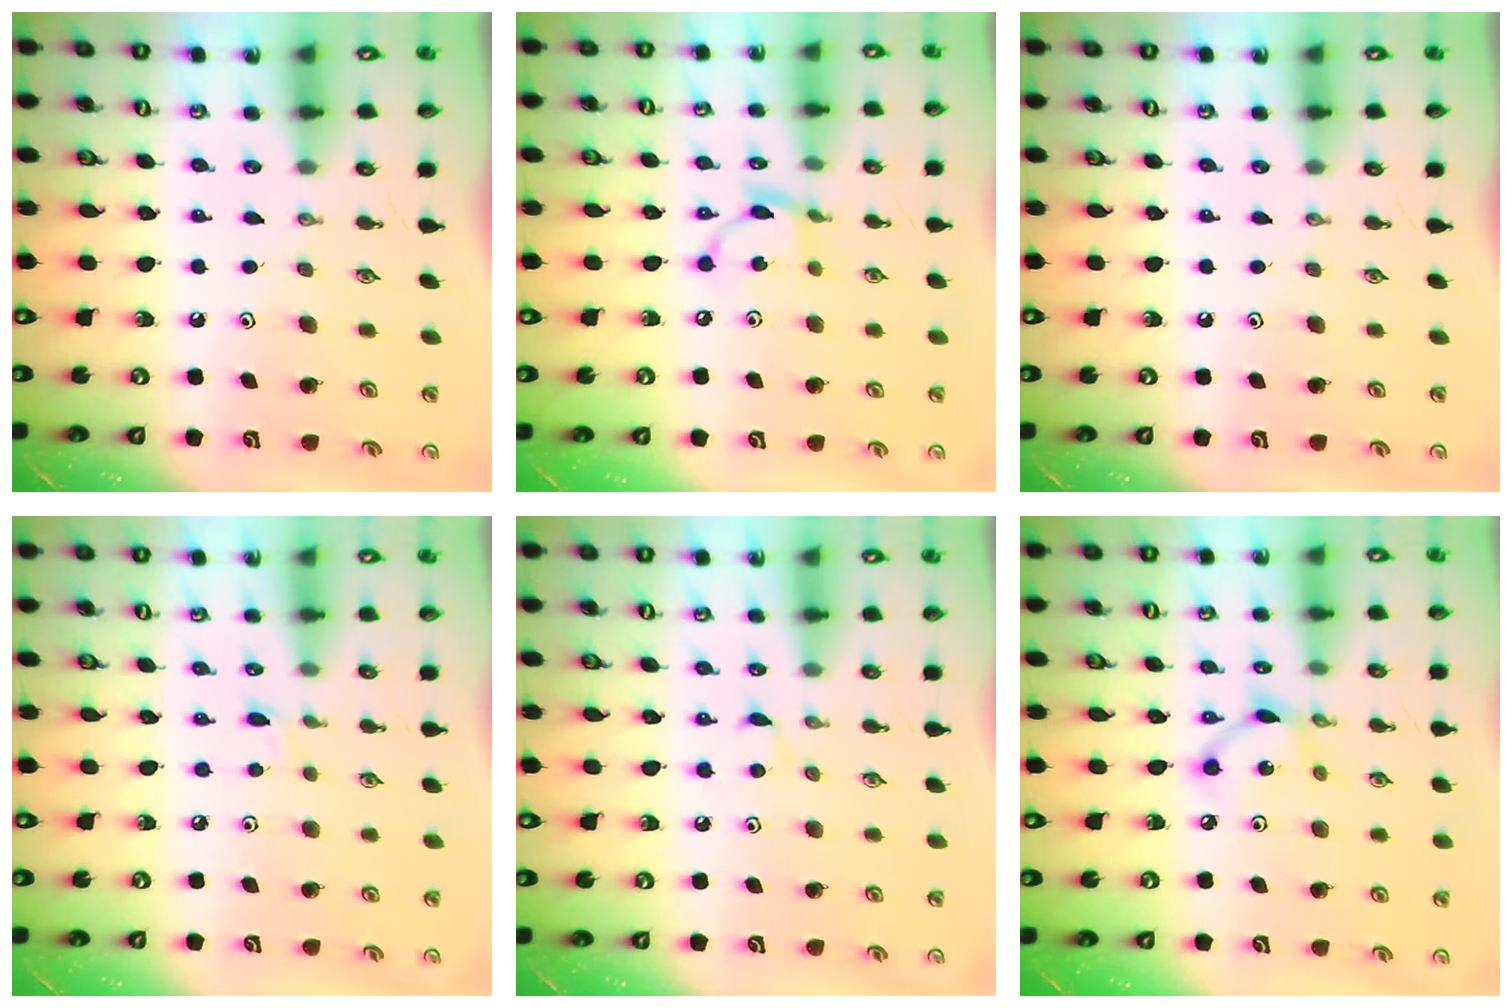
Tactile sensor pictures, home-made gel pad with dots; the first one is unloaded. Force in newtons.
{"total": 8.5, "press": 8.5, "slide": 0.4}
{"total": 0.0}
{"total": 1.9, "press": 1.9, "slide": 0.2}
{"total": 3.8, "press": 3.8, "slide": 0.5}
{"total": 6.0, "press": 6.0, "slide": 0.2}